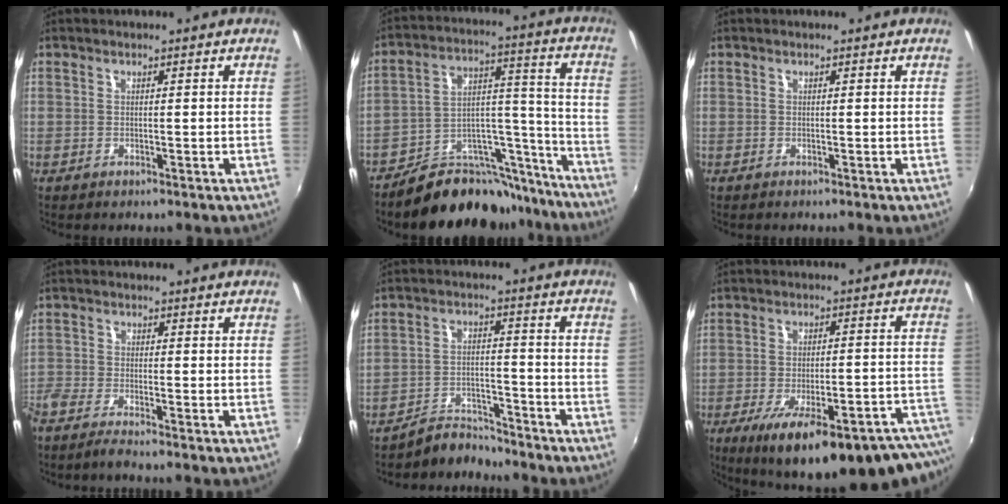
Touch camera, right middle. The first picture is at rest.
{"total": 16.7, "force": [-14.9, 6.8, 3.5], "torque": [-0.039, 0.068, -0.216]}
{"total": 0.0}
{"total": 4.7, "force": [-4.1, 0.2, 2.3], "torque": [-0.069, -0.016, -0.084]}
{"total": 5.9, "force": [-5.8, 1.0, 0.0], "torque": [-0.007, 0.018, -0.098]}
{"total": 25.9, "force": [-19.0, 5.2, 16.8], "torque": [-0.224, -0.041, -0.250]}